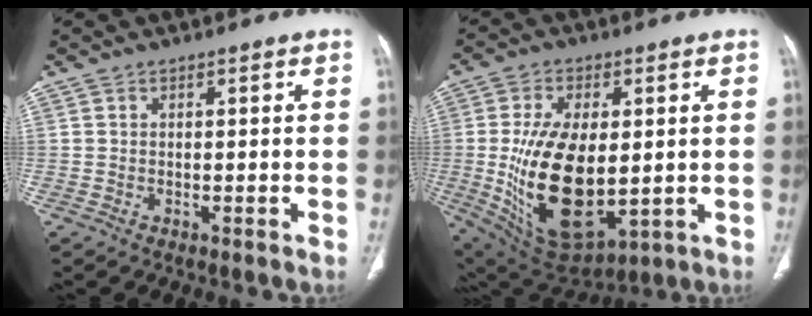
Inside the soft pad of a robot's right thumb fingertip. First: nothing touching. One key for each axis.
{"total": 20.4, "fx": -0.5, "fy": 11.1, "fz": 17.1, "tx": -0.304, "ty": -0.018, "tz": 0.017}